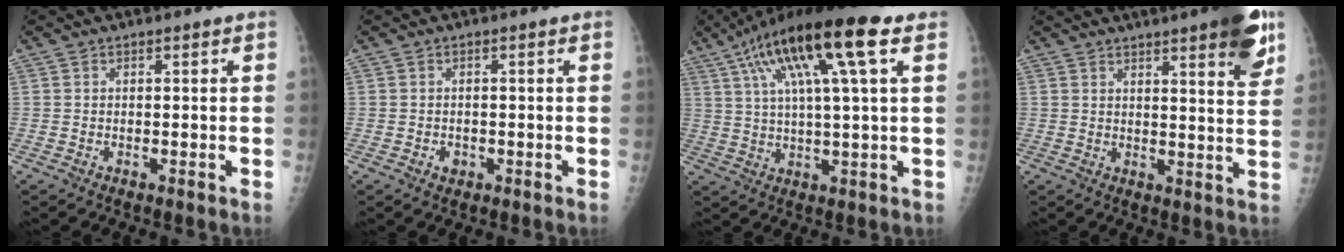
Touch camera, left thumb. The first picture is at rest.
{"total": 1.6, "force": [-0.7, 1.2, 0.7], "torque": [-0.007, 0.007, -0.007]}
{"total": 18.7, "force": [8.1, 3.2, 16.6], "torque": [-0.296, 0.010, 0.134]}
{"total": 11.1, "force": [6.5, 1.9, 8.8], "torque": [-0.097, -0.029, 0.079]}